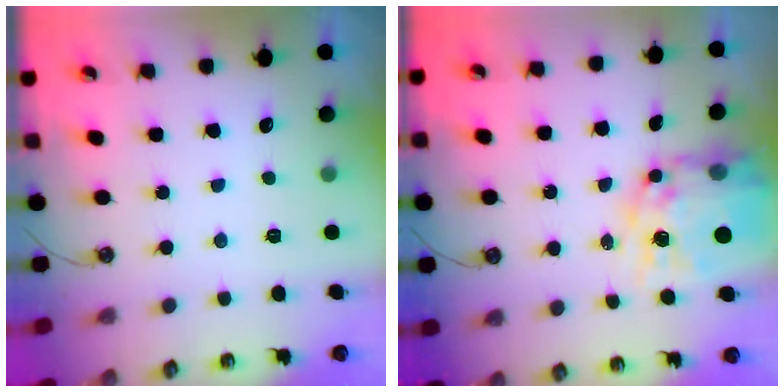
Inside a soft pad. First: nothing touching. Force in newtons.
{"total": 17.0, "press": 16.9, "slide": 1.7}